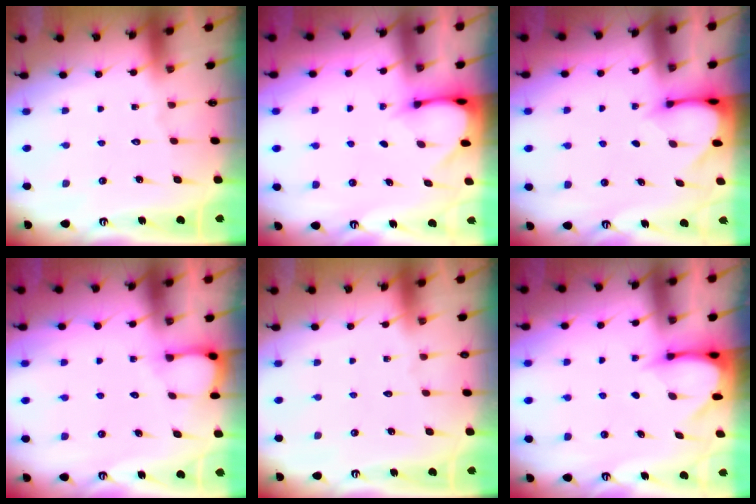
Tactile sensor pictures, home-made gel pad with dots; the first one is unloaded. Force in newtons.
{"total": 3.0, "press": 3.0, "slide": 0.2}
{"total": 3.4, "press": 3.4, "slide": 0.3}
{"total": 2.9, "press": 2.9, "slide": 0.4}
{"total": 0.0}
{"total": 3.7, "press": 3.7, "slide": 0.2}